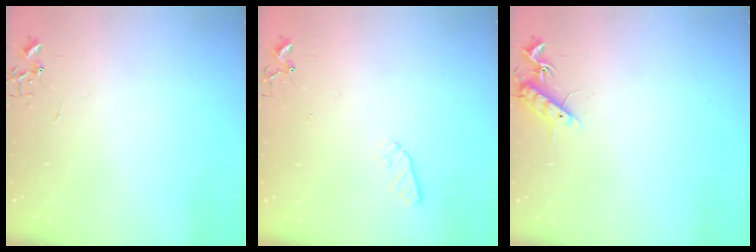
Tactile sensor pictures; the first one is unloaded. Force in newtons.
{"total": 5.0, "press": 4.9, "slide": 0.9}
{"total": 10.1, "press": 10.0, "slide": 0.8}